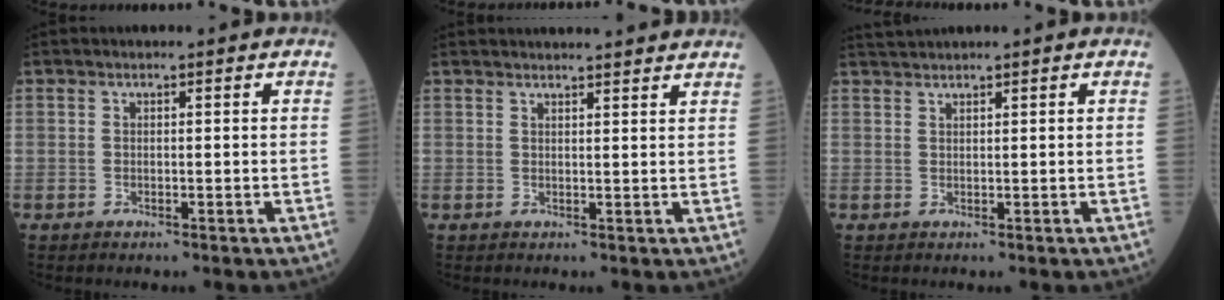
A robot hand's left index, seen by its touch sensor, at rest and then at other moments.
{"total": 11.2, "force": [10.6, 0.8, 3.5], "torque": [-0.040, 0.026, 0.119]}
{"total": 1.7, "force": [1.7, -0.5, 0.2], "torque": [-0.008, 0.016, 0.041]}